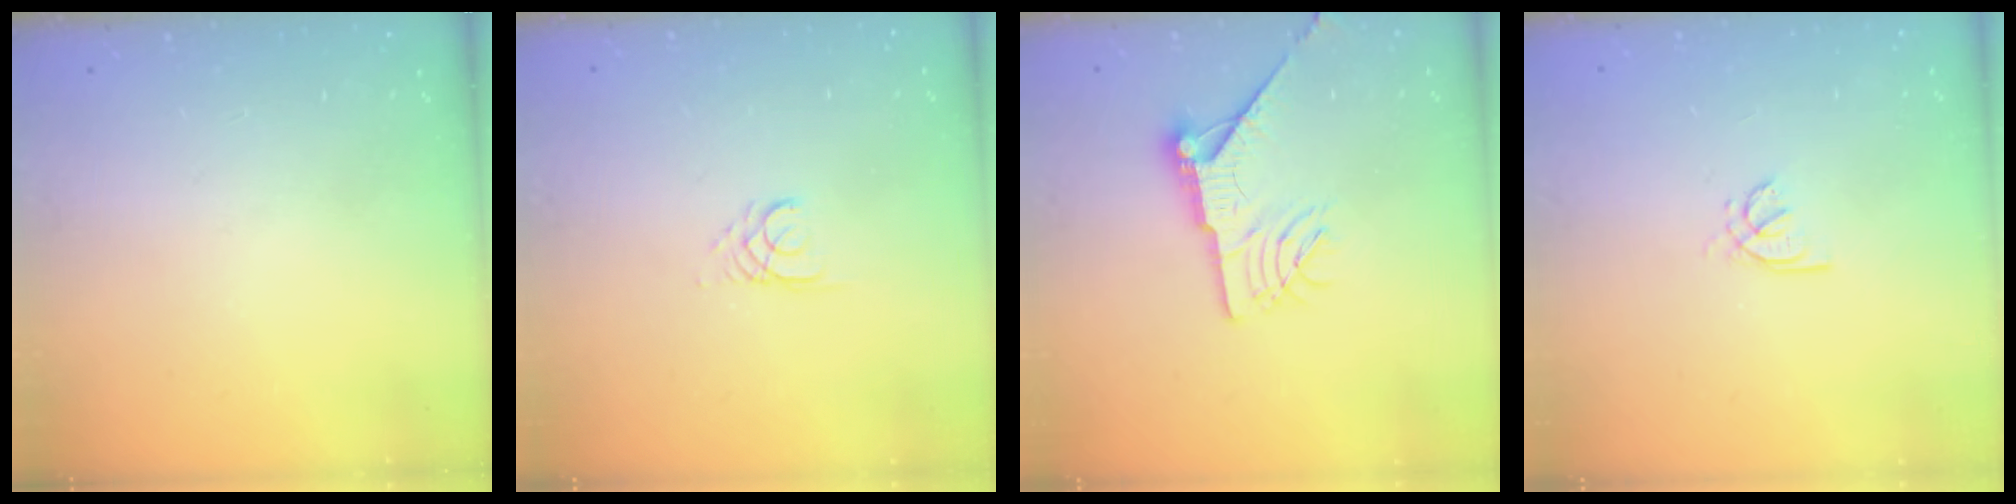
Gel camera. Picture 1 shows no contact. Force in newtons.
{"total": 2.6, "press": 2.6, "slide": 0.3}
{"total": 12.0, "press": 12.0, "slide": 1.1}
{"total": 1.4, "press": 1.3, "slide": 0.4}